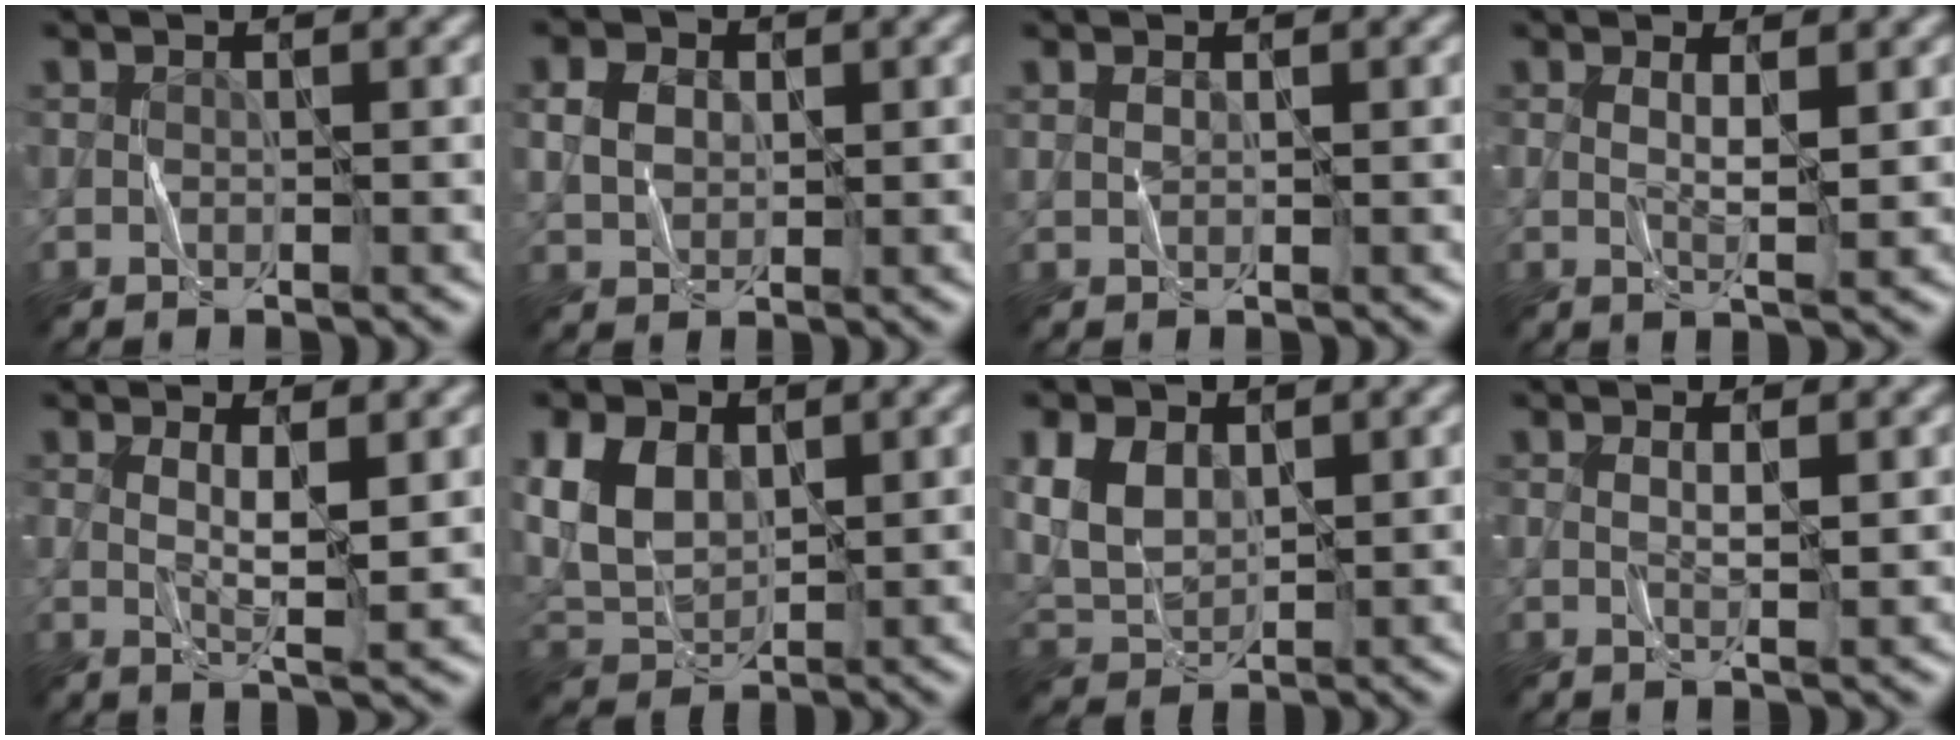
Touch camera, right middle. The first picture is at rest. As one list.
[{"total": 2.6, "force": [0.6, 1.9, 1.7], "torque": [-0.042, 0.004, 0.008]}, {"total": 0.7, "force": [0.3, 0.3, 0.5], "torque": [-0.018, 0.001, 0.009]}, {"total": 2.1, "force": [0.5, 0.1, 2.1], "torque": [-0.043, -0.005, 0.010]}, {"total": 3.0, "force": [0.5, 0.3, 2.9], "torque": [-0.059, -0.009, 0.012]}, {"total": 5.6, "force": [1.5, 3.7, 3.9], "torque": [-0.089, 0.004, 0.026]}, {"total": 4.8, "force": [1.3, 3.1, 3.4], "torque": [-0.081, 0.004, 0.023]}, {"total": 1.4, "force": [0.3, 0.0, 1.4], "torque": [-0.032, -0.001, 0.004]}]